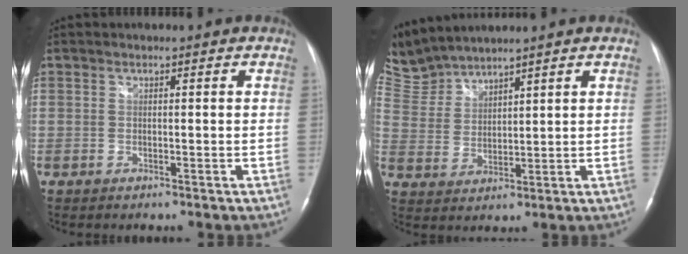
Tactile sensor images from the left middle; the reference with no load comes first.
{"total": 7.6, "force": [7.6, 0.0, 0.5], "torque": [-0.035, 0.013, 0.170]}